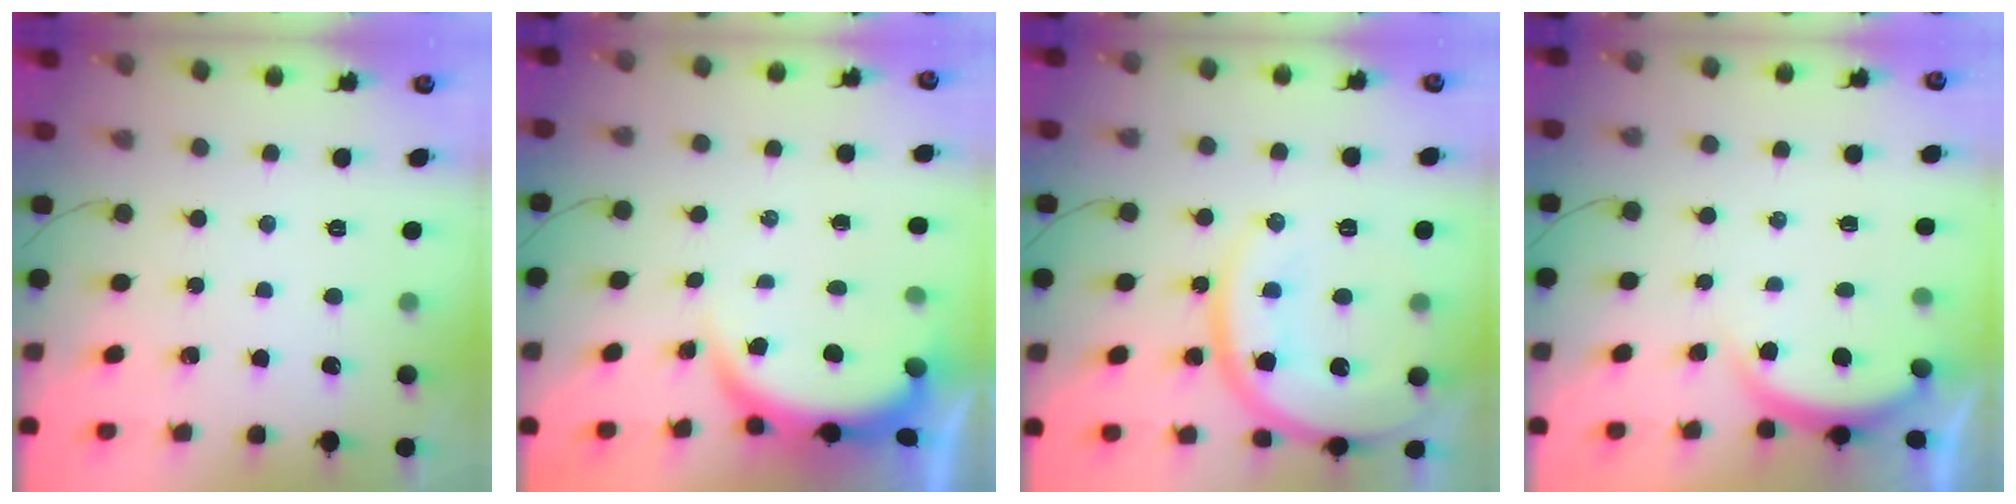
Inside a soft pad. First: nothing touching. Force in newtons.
{"total": 4.5, "press": 4.2, "slide": 1.5}
{"total": 17.7, "press": 17.7, "slide": 1.8}
{"total": 3.3, "press": 3.2, "slide": 0.7}